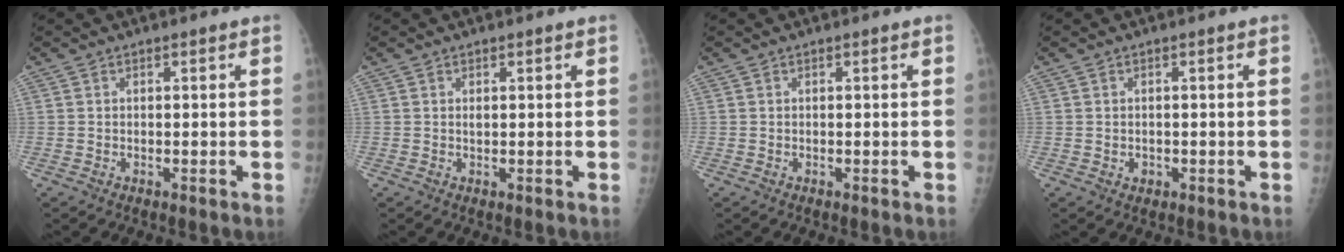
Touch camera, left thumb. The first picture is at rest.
{"total": 0.7, "force": [0.3, 0.4, 0.5], "torque": [-0.008, -0.002, 0.005]}
{"total": 0.0}
{"total": 1.3, "force": [-0.2, 1.1, 0.6], "torque": [-0.008, 0.001, 0.001]}